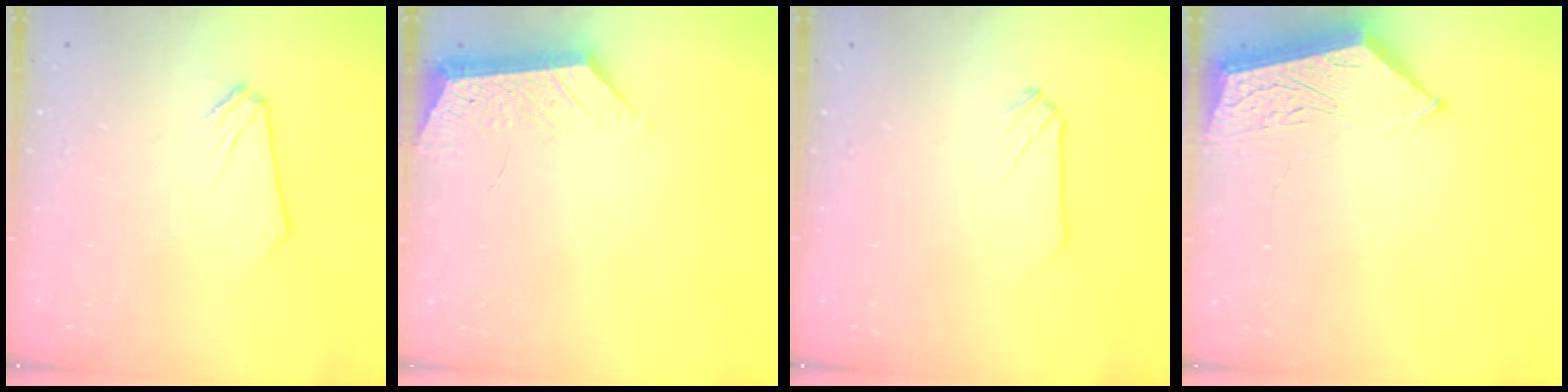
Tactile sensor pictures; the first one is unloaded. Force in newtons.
{"total": 4.1, "press": 4.1, "slide": 0.5}
{"total": 0.0}
{"total": 6.7, "press": 6.7, "slide": 0.5}